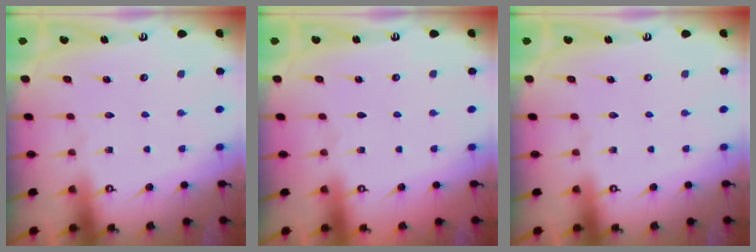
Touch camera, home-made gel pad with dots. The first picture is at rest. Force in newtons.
{"total": 0.0}
{"total": 0.0}